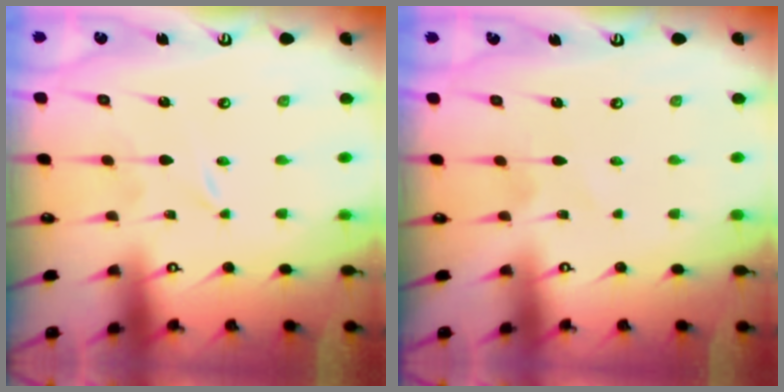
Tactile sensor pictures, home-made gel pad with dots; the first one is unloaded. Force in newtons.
{"total": 2.1, "press": 2.1, "slide": 0.1}